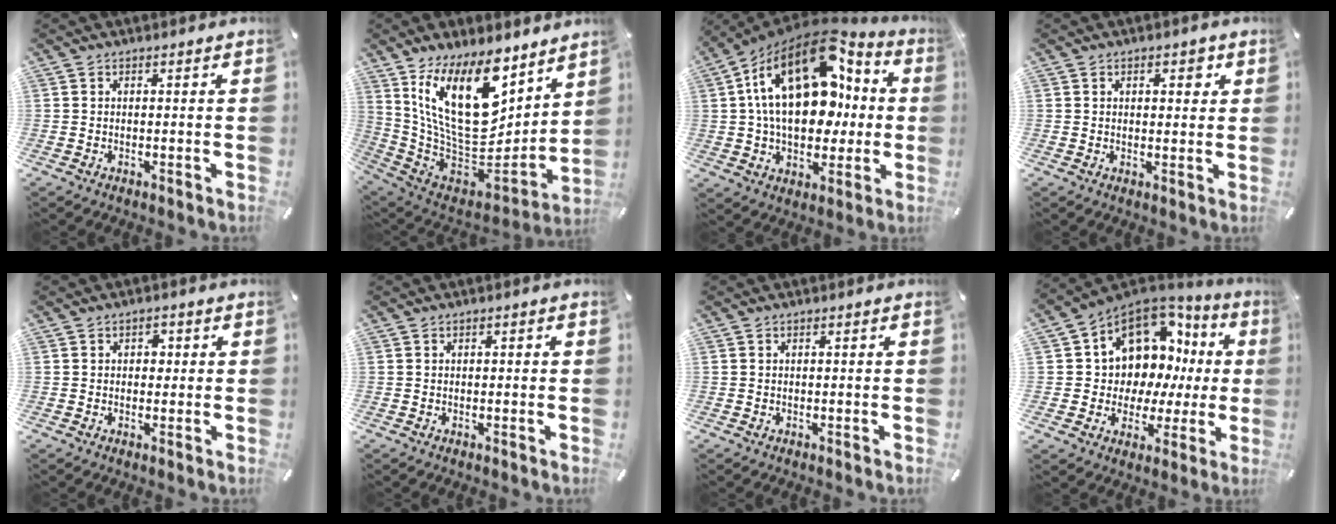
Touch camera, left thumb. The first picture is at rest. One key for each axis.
{"total": 22.1, "fx": 9.8, "fy": 11.4, "fz": 16.3, "tx": -0.322, "ty": -0.078, "tz": 0.173}
{"total": 25.6, "fx": 6.0, "fy": 16.2, "fz": 18.9, "tx": -0.330, "ty": -0.028, "tz": 0.103}
{"total": 3.0, "fx": 1.1, "fy": 1.9, "fz": 2.0, "tx": -0.020, "ty": -0.002, "tz": 0.010}
{"total": 1.9, "fx": 0.1, "fy": 1.6, "fz": 1.1, "tx": -0.007, "ty": 0.002, "tz": -0.004}
{"total": 0.5, "fx": -0.1, "fy": 0.3, "fz": 0.4, "tx": -0.007, "ty": 0.000, "tz": -0.001}
{"total": 0.0}
{"total": 11.3, "fx": 4.8, "fy": 9.4, "fz": 4.2, "tx": -0.073, "ty": -0.059, "tz": 0.094}